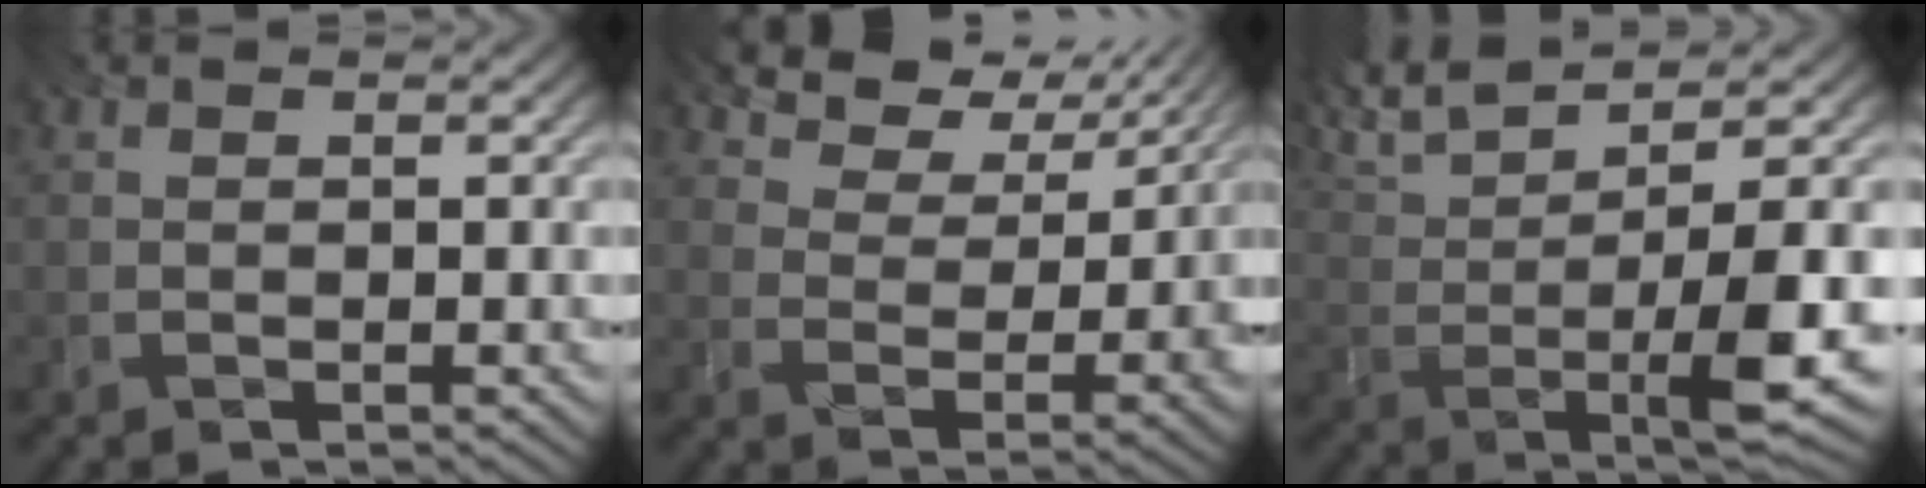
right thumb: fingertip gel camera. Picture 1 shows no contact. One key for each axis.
{"total": 8.0, "fx": 5.4, "fy": 3.9, "fz": 4.5, "tx": -0.094, "ty": -0.001, "tz": 0.085}
{"total": 10.4, "fx": 3.0, "fy": 3.1, "fz": 9.5, "tx": -0.190, "ty": 0.006, "tz": 0.056}